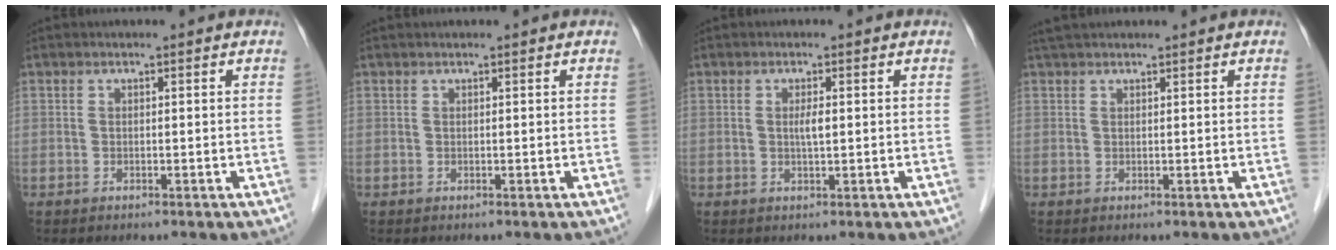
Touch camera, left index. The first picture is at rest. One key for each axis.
{"total": 0.7, "fx": 0.7, "fy": 0.0, "fz": 0.3, "tx": -0.006, "ty": 0.013, "tz": 0.015}
{"total": 1.5, "fx": 0.2, "fy": 0.2, "fz": 1.5, "tx": -0.029, "ty": 0.000, "tz": 0.003}
{"total": 3.4, "fx": 3.1, "fy": 0.5, "fz": 1.4, "tx": -0.023, "ty": 0.031, "tz": 0.054}